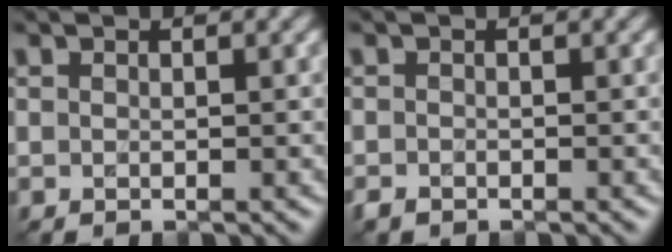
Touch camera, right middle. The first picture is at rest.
{"total": 1.1, "force": [-0.7, 0.7, 0.5], "torque": [-0.011, -0.007, -0.013]}